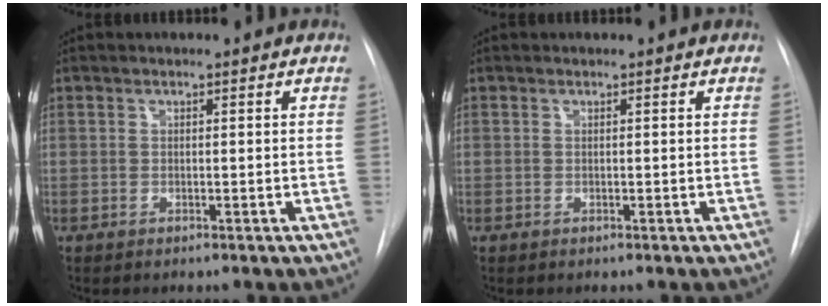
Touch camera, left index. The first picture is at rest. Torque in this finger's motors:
{"motor_torque": [0.00, 0.00, 0.00, 0.00]}